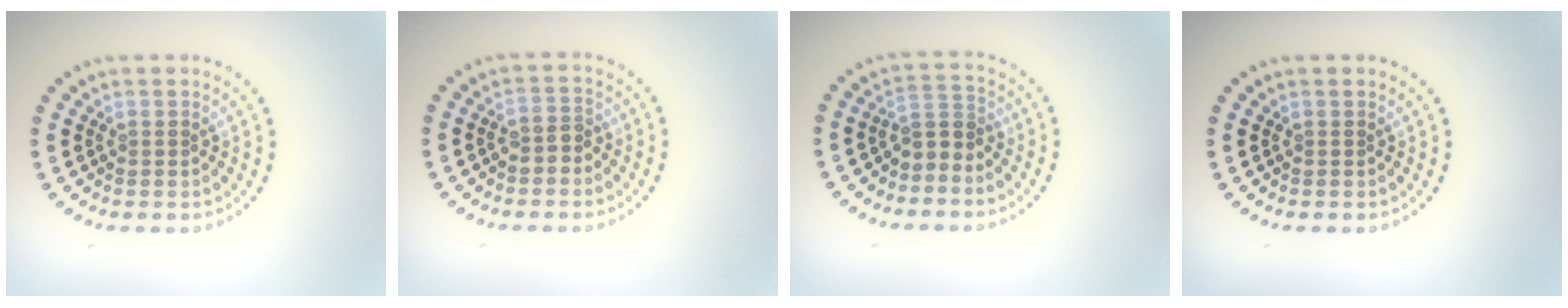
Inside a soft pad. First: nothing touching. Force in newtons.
{"total": 1.8, "press": 1.6, "slide": 0.9}
{"total": 2.1, "press": 1.6, "slide": 1.3}
{"total": 0.0}